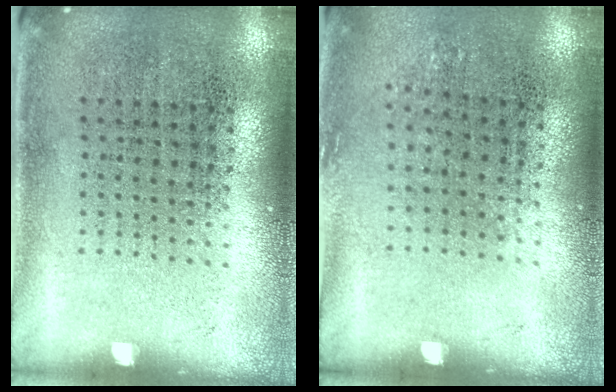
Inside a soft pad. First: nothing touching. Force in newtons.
{"total": 0.8, "press": 0.7, "slide": 0.4}